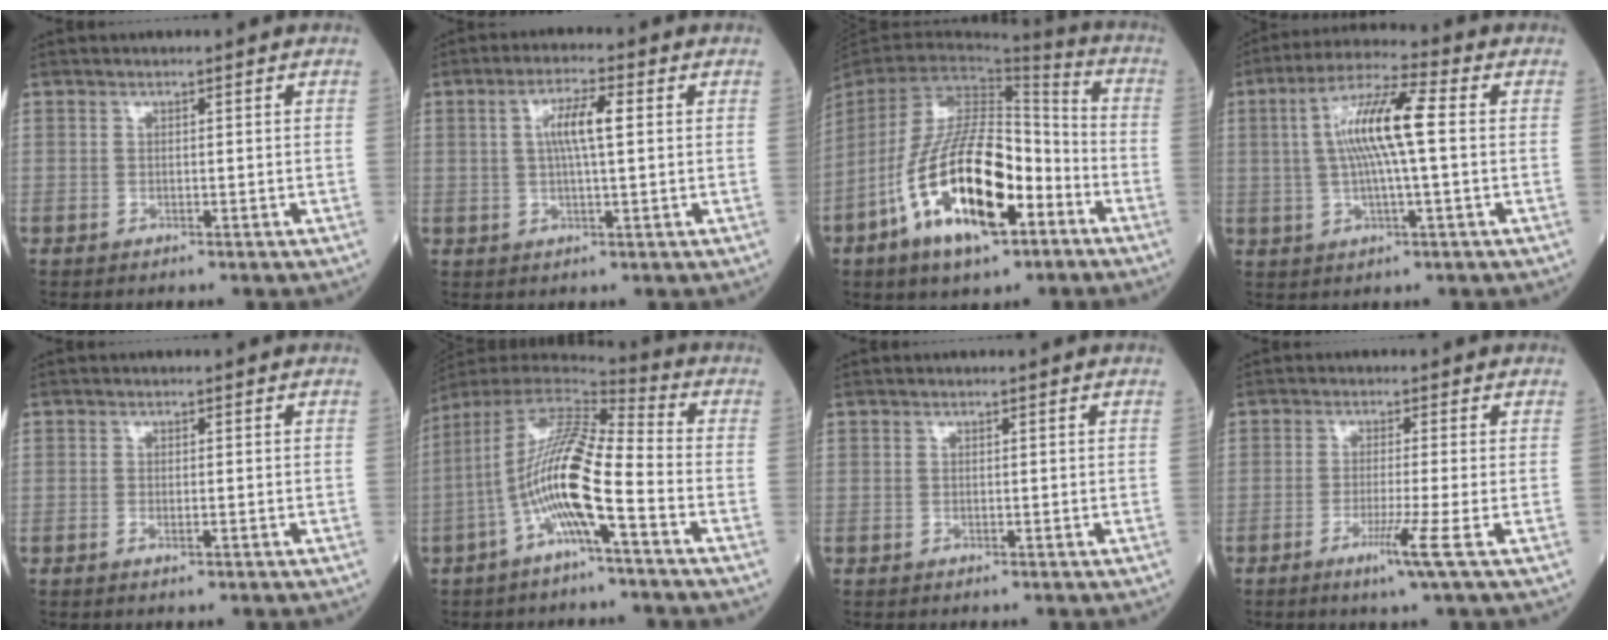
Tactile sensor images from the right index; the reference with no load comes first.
{"total": 5.6, "force": [1.2, 0.7, 5.4], "torque": [-0.104, 0.009, 0.022]}
{"total": 19.3, "force": [-8.3, 6.6, 16.2], "torque": [-0.337, -0.011, -0.144]}
{"total": 10.8, "force": [1.2, 1.2, 10.6], "torque": [-0.208, 0.018, 0.019]}
{"total": 1.0, "force": [-0.5, 0.2, 0.8], "torque": [-0.017, -0.002, -0.007]}
{"total": 13.8, "force": [-4.5, 1.1, 13.1], "torque": [-0.256, 0.010, -0.092]}
{"total": 0.0}
{"total": 4.4, "force": [-2.1, -1.5, 3.6], "torque": [-0.071, -0.014, -0.042]}